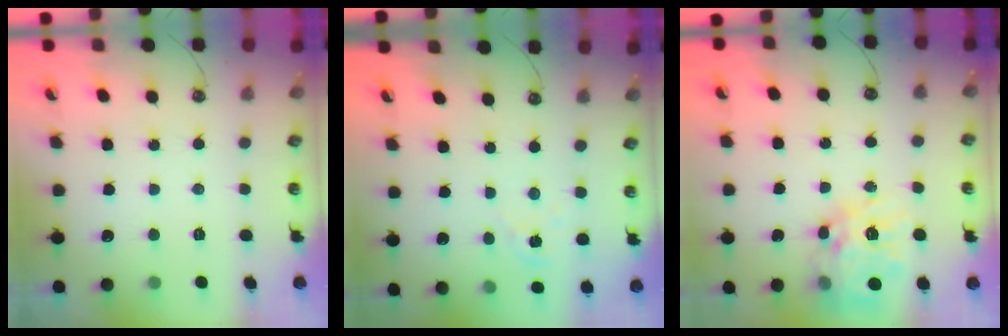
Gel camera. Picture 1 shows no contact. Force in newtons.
{"total": 4.3, "press": 4.3, "slide": 0.5}
{"total": 16.1, "press": 16.0, "slide": 1.5}